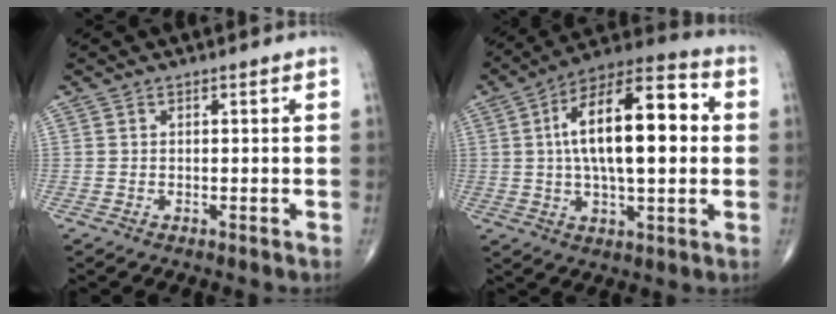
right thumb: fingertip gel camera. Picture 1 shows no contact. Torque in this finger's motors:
{"motor_torque": [1.03, 3.98, 2.17, 0.37, 0.21]}